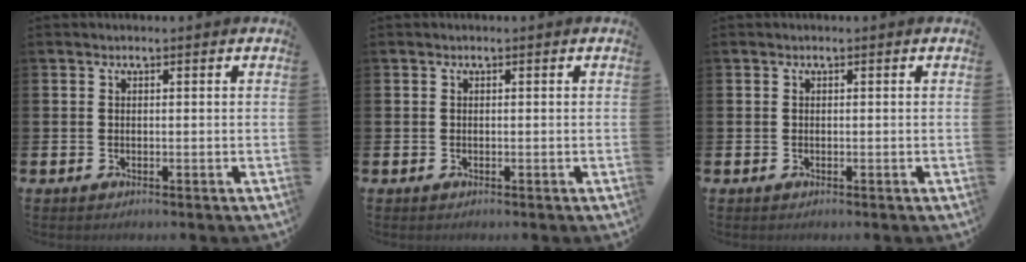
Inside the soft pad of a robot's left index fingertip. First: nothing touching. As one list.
[{"total": 0.0}, {"total": 0.0}]